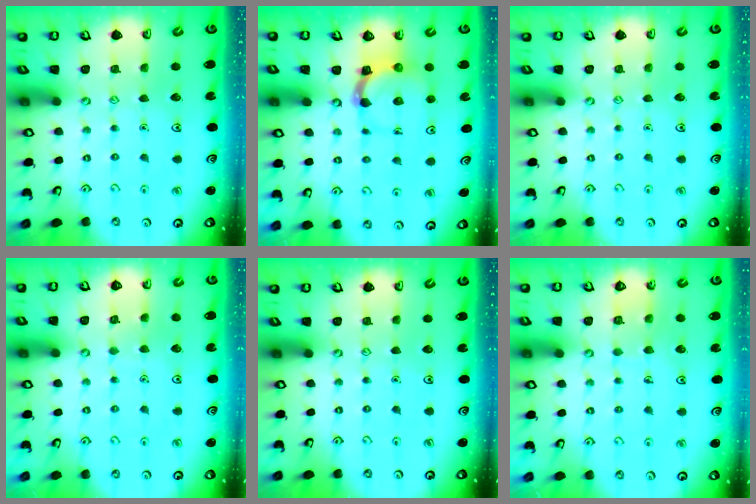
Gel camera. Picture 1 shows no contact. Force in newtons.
{"total": 4.8, "press": 4.8, "slide": 0.6}
{"total": 0.0}
{"total": 2.6, "press": 2.6, "slide": 0.3}
{"total": 0.0}
{"total": 5.3, "press": 5.3, "slide": 0.3}